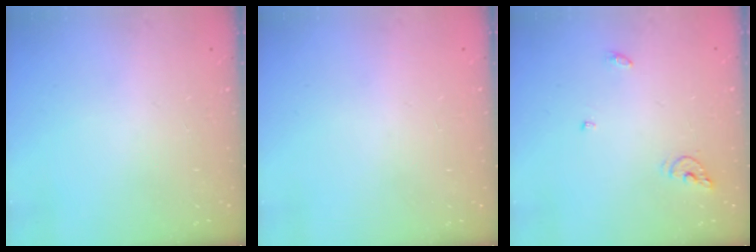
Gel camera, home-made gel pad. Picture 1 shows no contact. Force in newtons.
{"total": 0.9, "press": 0.9, "slide": 0.0}
{"total": 6.2, "press": 6.2, "slide": 0.4}